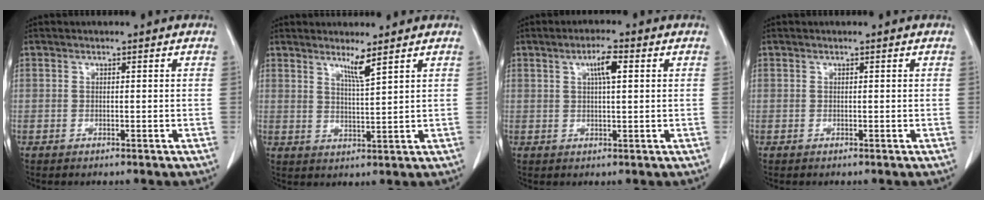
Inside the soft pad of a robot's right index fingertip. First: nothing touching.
{"total": 3.3, "force": [2.4, -0.7, 2.2], "torque": [-0.040, -0.014, 0.047]}
{"total": 3.8, "force": [1.3, 0.5, 3.6], "torque": [-0.064, 0.003, 0.022]}
{"total": 0.0}